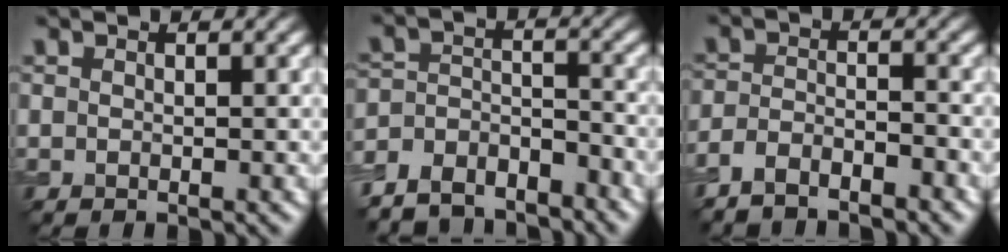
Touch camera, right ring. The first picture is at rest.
{"total": 6.7, "force": [-6.0, 2.6, 1.4], "torque": [-0.031, -0.010, -0.110]}
{"total": 3.3, "force": [-2.9, 0.9, 1.3], "torque": [-0.024, 0.001, -0.061]}